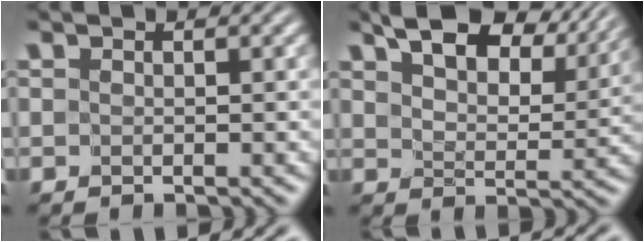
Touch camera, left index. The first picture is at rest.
{"total": 9.0, "force": [6.5, 3.8, 4.8], "torque": [-0.090, 0.017, 0.097]}